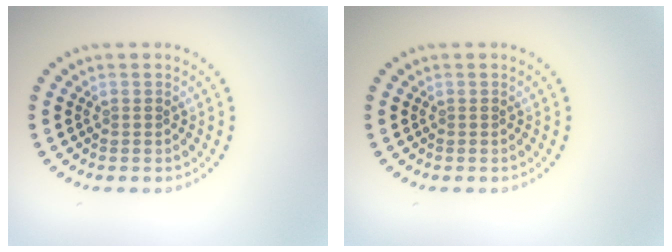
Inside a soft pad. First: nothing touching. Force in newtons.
{"total": 0.0}